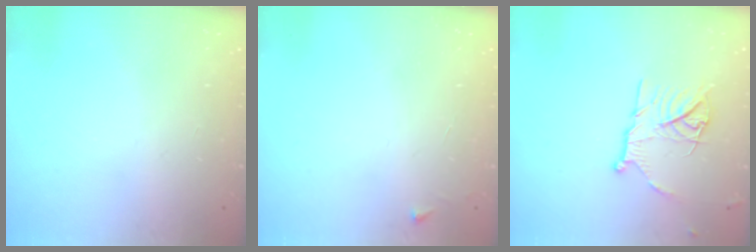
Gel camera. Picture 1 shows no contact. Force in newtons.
{"total": 2.6, "press": 2.6, "slide": 0.3}
{"total": 12.8, "press": 12.8, "slide": 1.1}